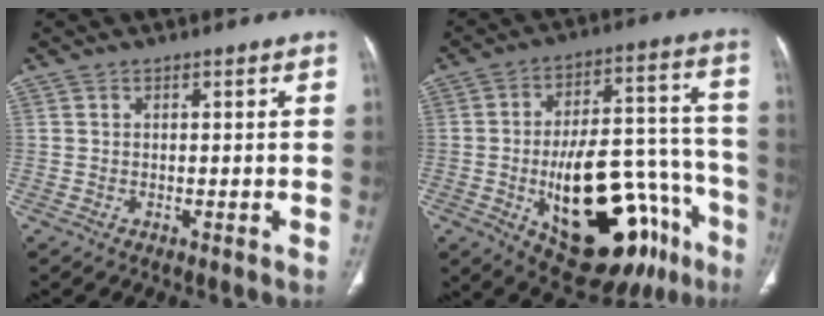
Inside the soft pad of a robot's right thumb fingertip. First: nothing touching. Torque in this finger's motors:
{"motor_torque": [3.59, 1.42, 2.24, -0.53, 0.61]}